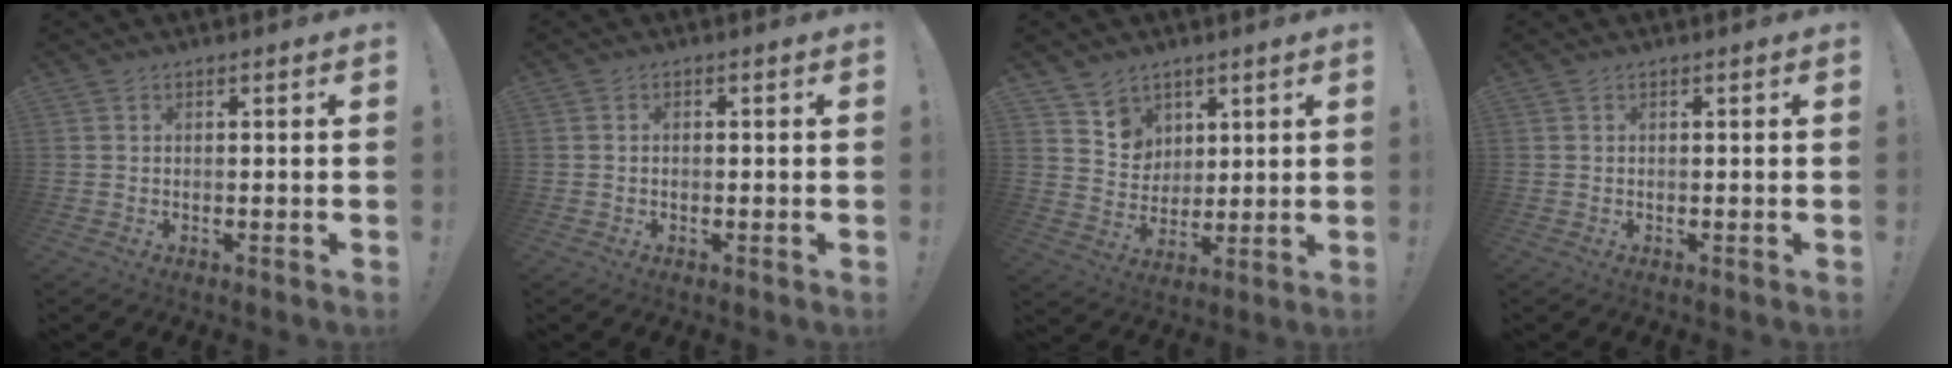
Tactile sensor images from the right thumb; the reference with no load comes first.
{"total": 0.8, "force": [-0.4, 0.4, 0.5], "torque": [-0.012, 0.001, -0.007]}
{"total": 7.5, "force": [5.0, 5.6, 0.2], "torque": [-0.006, -0.047, 0.098]}
{"total": 0.0}